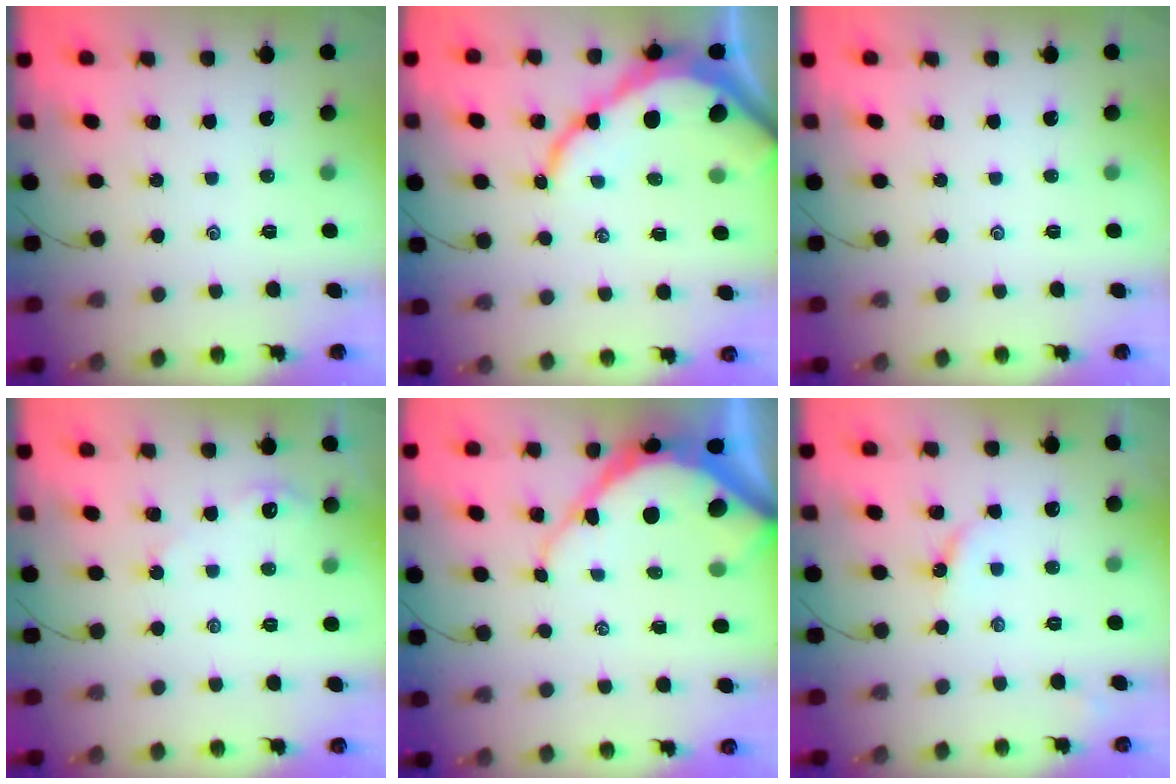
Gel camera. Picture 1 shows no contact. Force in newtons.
{"total": 11.6, "press": 11.6, "slide": 0.6}
{"total": 0.0}
{"total": 2.7, "press": 2.7, "slide": 0.3}
{"total": 10.2, "press": 10.1, "slide": 1.1}
{"total": 3.7, "press": 3.7, "slide": 0.5}